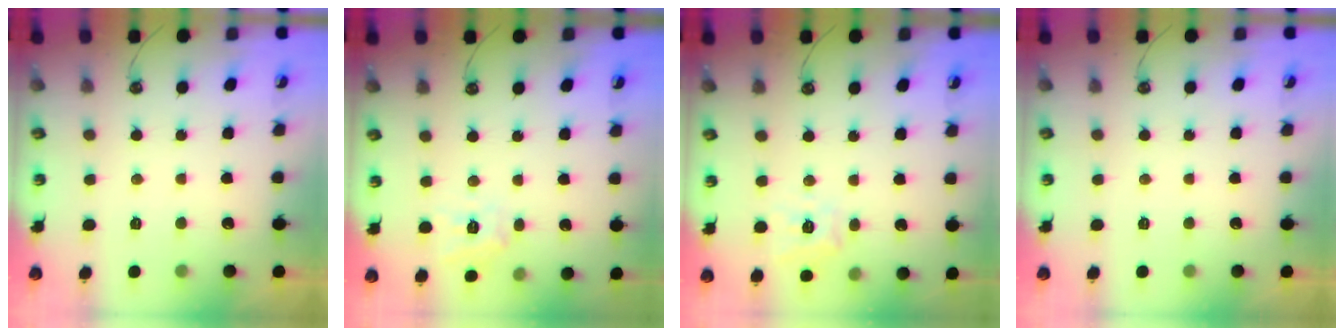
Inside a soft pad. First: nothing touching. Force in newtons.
{"total": 9.8, "press": 9.7, "slide": 0.9}
{"total": 11.1, "press": 11.1, "slide": 1.1}
{"total": 0.0}